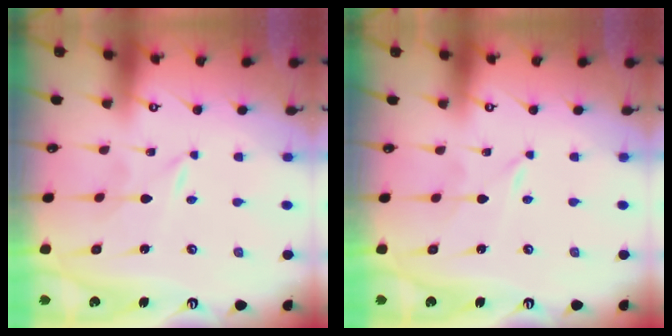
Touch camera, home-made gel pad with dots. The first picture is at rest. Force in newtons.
{"total": 0.0}